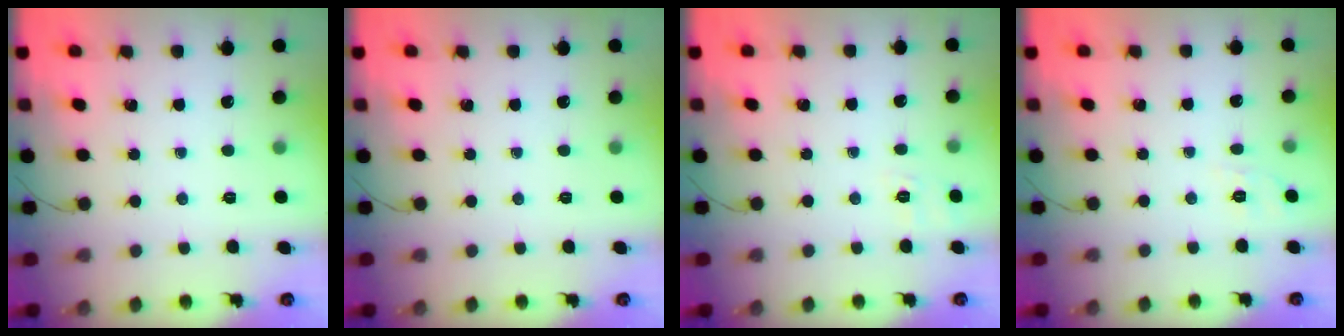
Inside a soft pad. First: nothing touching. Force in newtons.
{"total": 0.0}
{"total": 2.7, "press": 2.0, "slide": 1.8}
{"total": 4.2, "press": 3.7, "slide": 1.9}